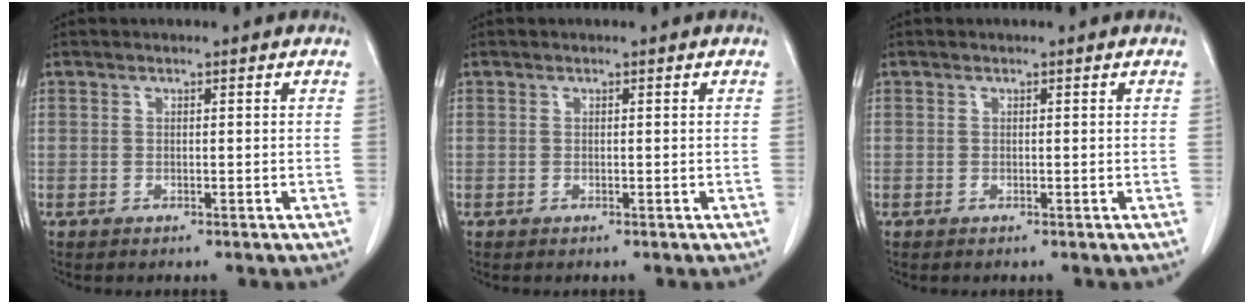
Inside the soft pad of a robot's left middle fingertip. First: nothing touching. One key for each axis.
{"total": 0.0}
{"total": 0.0}